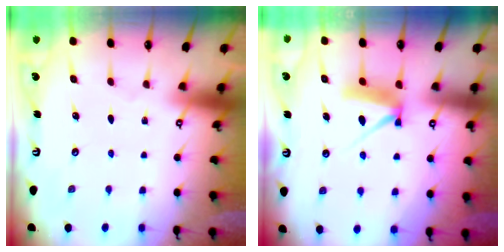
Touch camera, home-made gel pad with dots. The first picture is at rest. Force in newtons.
{"total": 7.9, "press": 7.8, "slide": 0.6}